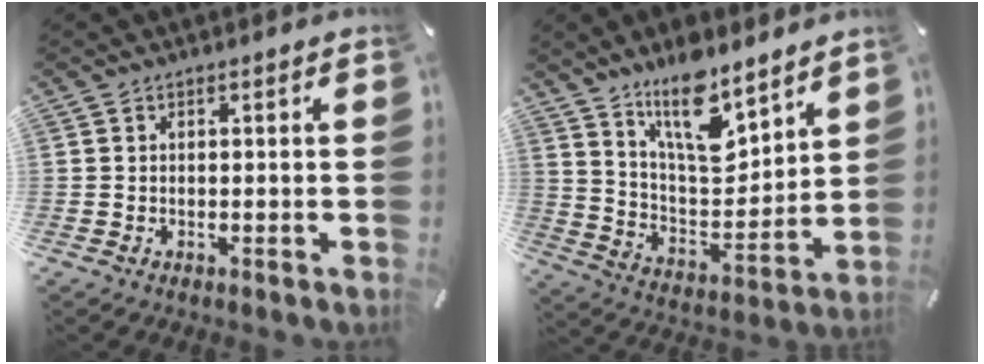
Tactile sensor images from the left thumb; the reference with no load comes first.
{"total": 15.5, "force": [11.6, 6.5, 8.0], "torque": [-0.137, -0.078, 0.207]}